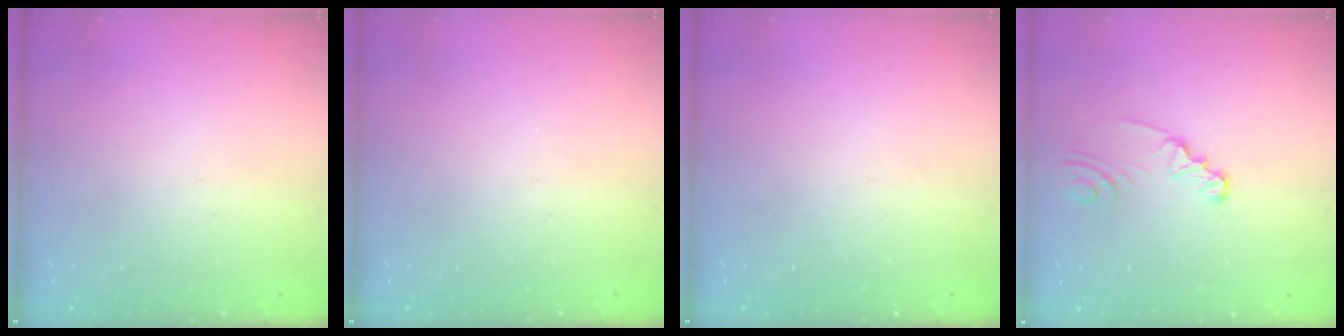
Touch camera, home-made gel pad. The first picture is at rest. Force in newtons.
{"total": 0.0}
{"total": 0.0}
{"total": 2.1, "press": 2.1, "slide": 0.1}